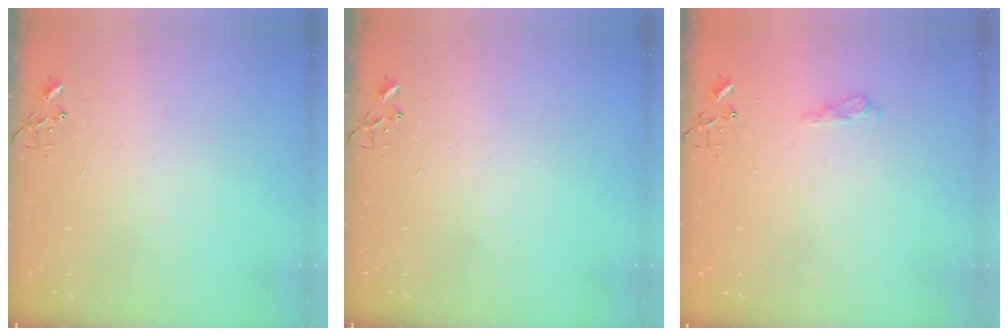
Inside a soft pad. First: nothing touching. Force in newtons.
{"total": 0.0}
{"total": 9.8, "press": 9.7, "slide": 1.0}